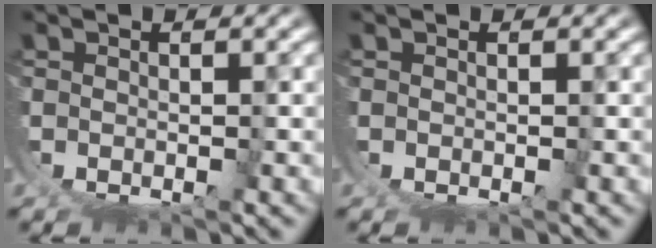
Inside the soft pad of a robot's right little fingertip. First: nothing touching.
{"total": 0.0}